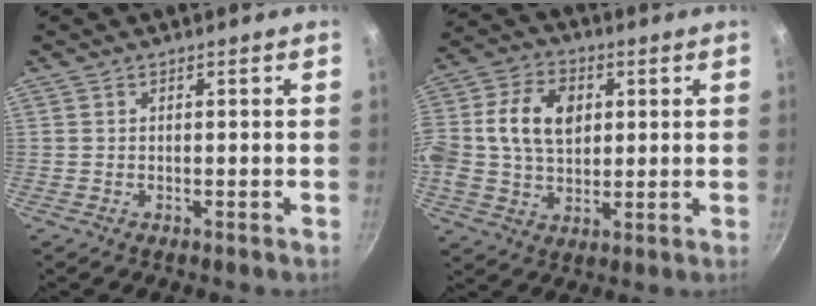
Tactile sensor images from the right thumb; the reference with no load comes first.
{"total": 14.9, "force": [2.5, 10.6, 10.1], "torque": [-0.177, 0.018, 0.033]}